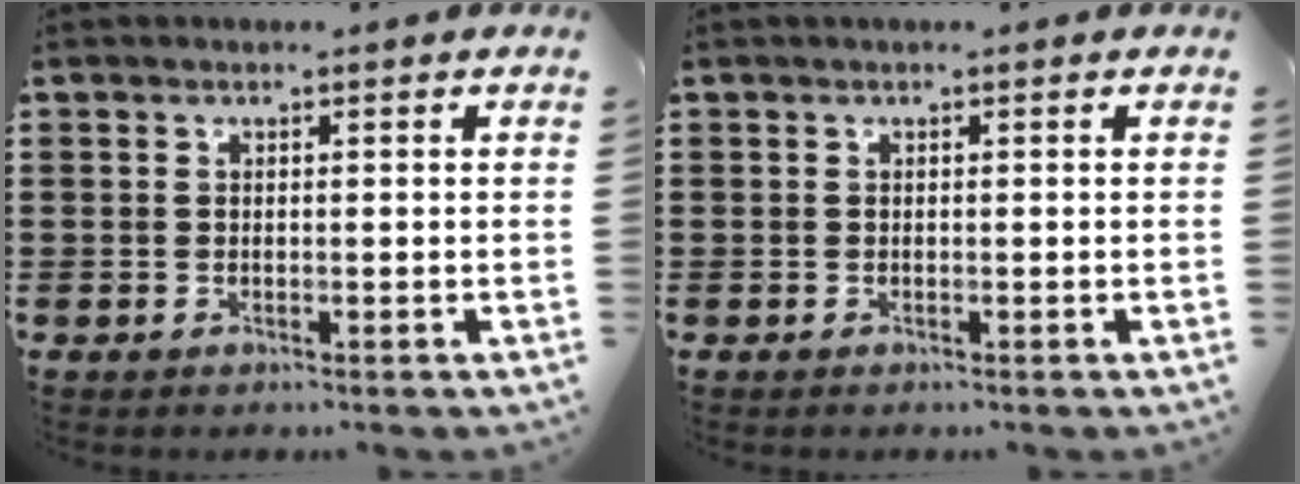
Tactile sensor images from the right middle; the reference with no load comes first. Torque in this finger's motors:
{"motor_torque": [-0.02, -0.06, 1.00, 0.03]}